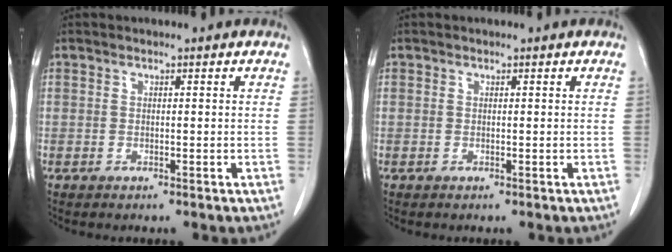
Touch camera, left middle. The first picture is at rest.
{"total": 0.0}